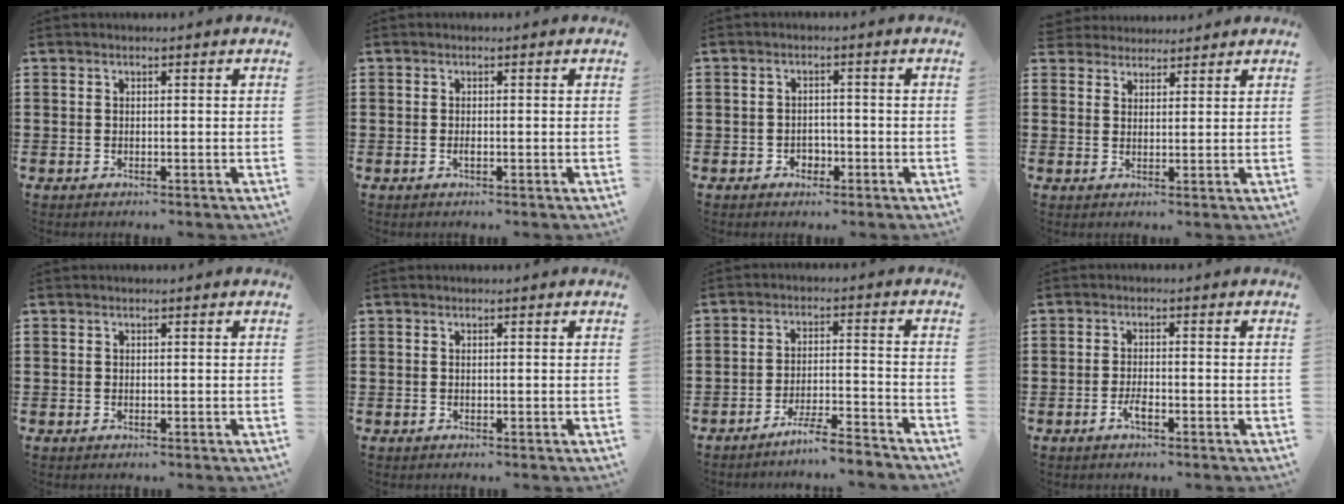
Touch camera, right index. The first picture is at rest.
{"total": 0.6, "force": [-0.2, 0.2, 0.5], "torque": [-0.018, -0.006, -0.006]}
{"total": 1.9, "force": [-1.1, 1.4, 0.6], "torque": [-0.016, 0.000, -0.025]}
{"total": 2.7, "force": [2.5, 0.8, -0.5], "torque": [0.000, 0.003, 0.050]}
{"total": 0.0}
{"total": 0.0}
{"total": 5.5, "force": [-5.1, -0.2, 2.1], "torque": [-0.041, -0.008, -0.096]}
{"total": 2.3, "force": [-1.3, 0.5, 1.8], "torque": [-0.040, -0.002, -0.026]}